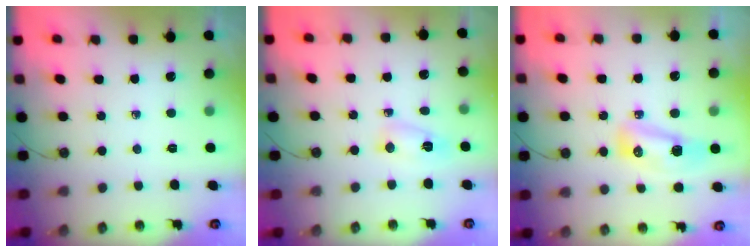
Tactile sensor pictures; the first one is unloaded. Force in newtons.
{"total": 3.3, "press": 3.2, "slide": 0.5}
{"total": 8.5, "press": 8.5, "slide": 0.6}